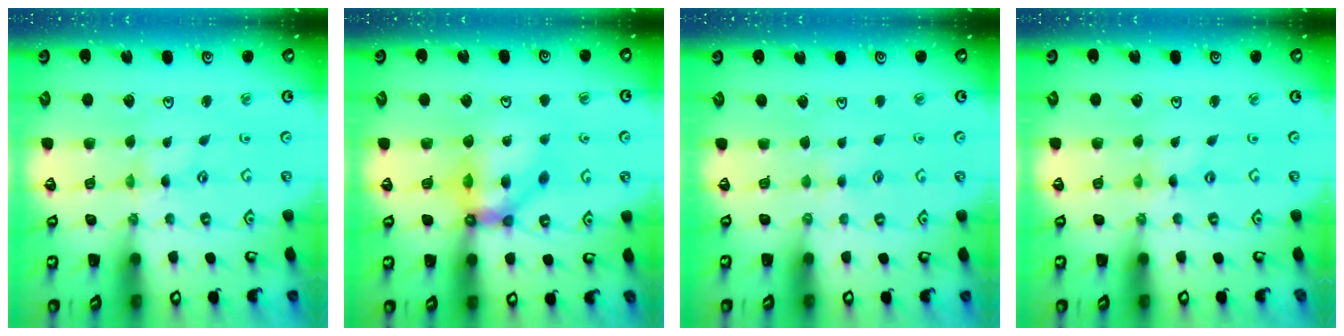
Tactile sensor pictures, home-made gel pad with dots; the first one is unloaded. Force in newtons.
{"total": 10.0, "press": 10.0, "slide": 1.0}
{"total": 2.0, "press": 1.9, "slide": 0.4}
{"total": 0.0}